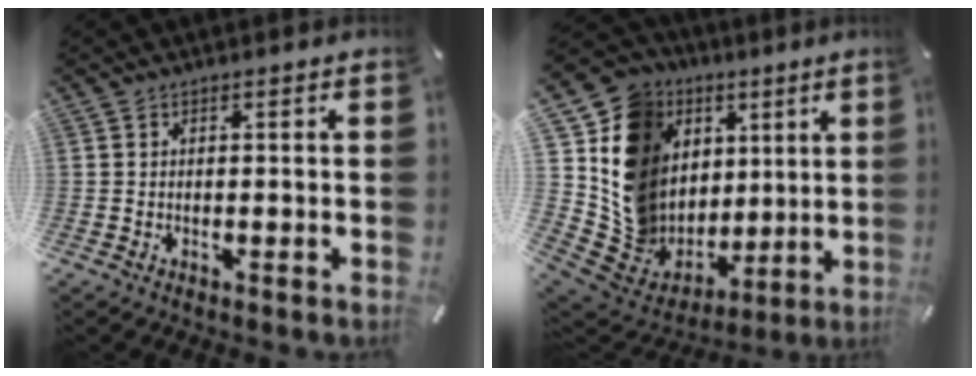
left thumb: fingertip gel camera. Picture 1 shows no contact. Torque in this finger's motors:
{"motor_torque": [3.06, 1.94, 0.74, -0.51, 0.64]}